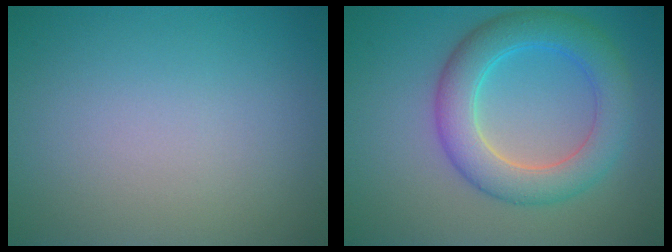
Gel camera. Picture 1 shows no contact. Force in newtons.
{"total": 6.0, "press": 6.0, "slide": 0.1}